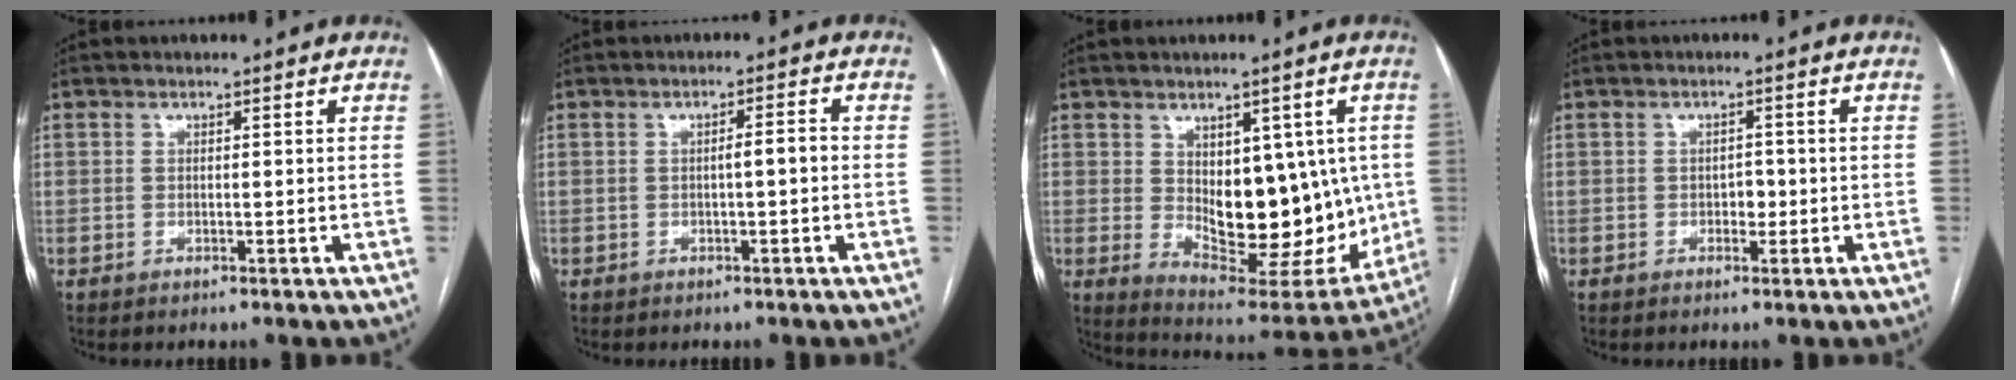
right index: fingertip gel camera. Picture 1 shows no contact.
{"total": 2.2, "force": [-0.2, 0.3, 2.2], "torque": [-0.035, 0.005, -0.001]}
{"total": 16.8, "force": [0.2, 8.5, 14.5], "torque": [-0.198, -0.008, 0.032]}
{"total": 1.7, "force": [-0.3, 1.2, 1.2], "torque": [-0.014, 0.005, -0.002]}